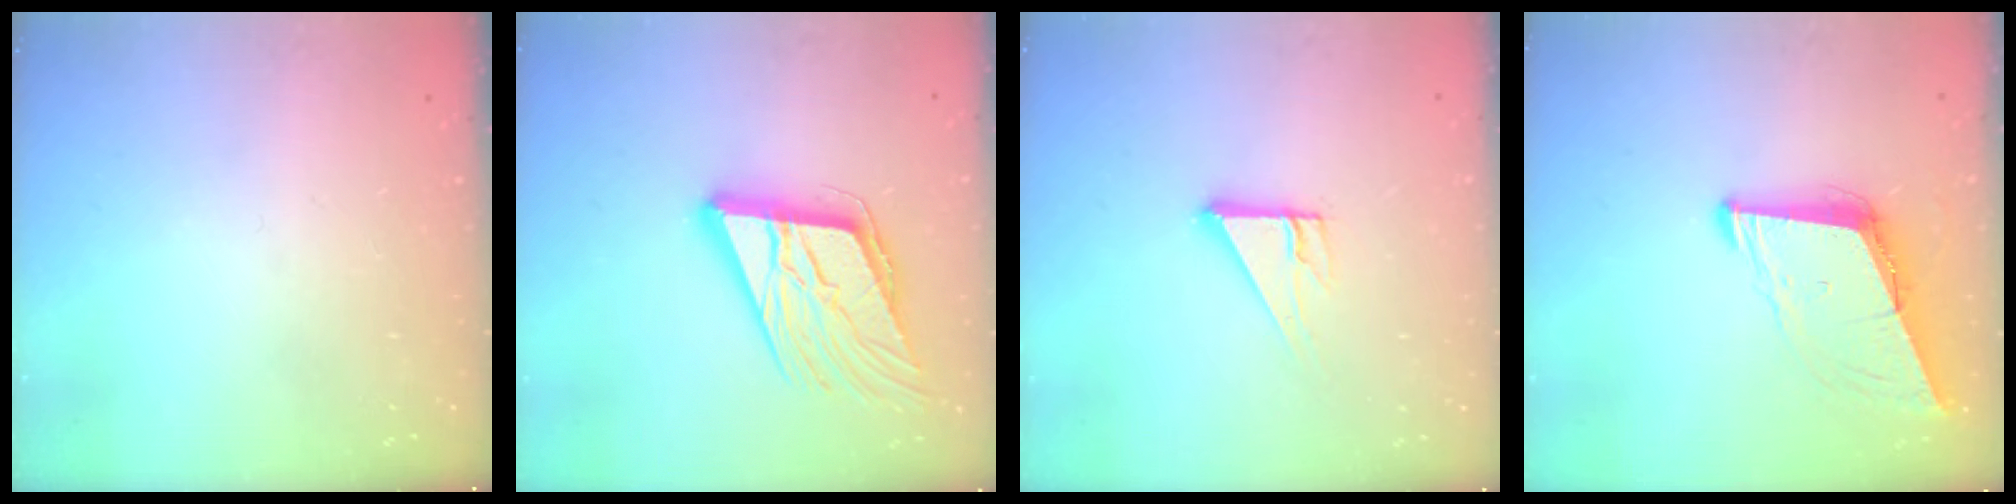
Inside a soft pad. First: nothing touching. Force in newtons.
{"total": 19.0, "press": 18.5, "slide": 4.3}
{"total": 6.6, "press": 6.6, "slide": 0.6}
{"total": 8.9, "press": 8.1, "slide": 3.6}